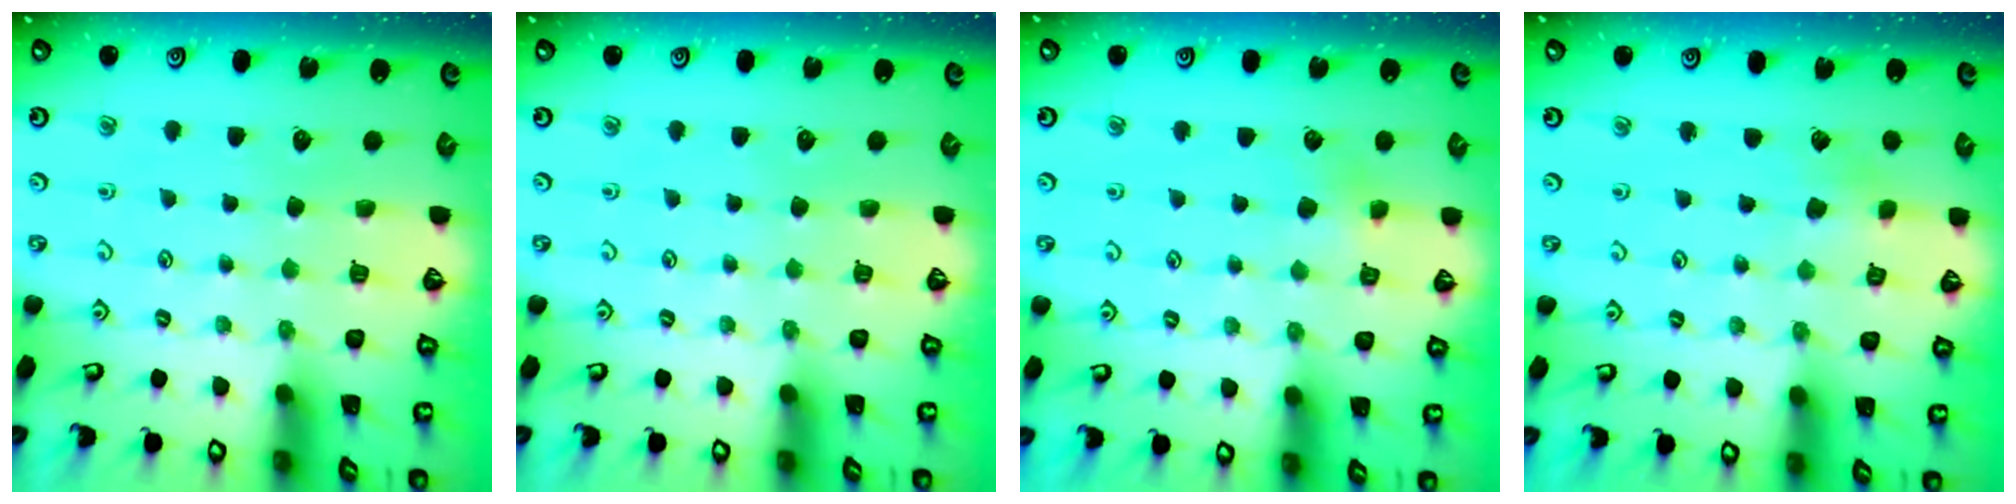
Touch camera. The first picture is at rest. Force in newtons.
{"total": 0.0}
{"total": 3.8, "press": 3.8, "slide": 0.5}
{"total": 2.5, "press": 2.4, "slide": 0.5}